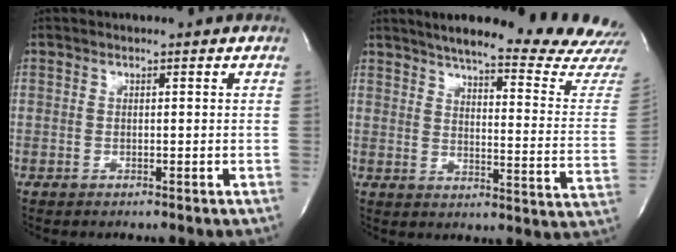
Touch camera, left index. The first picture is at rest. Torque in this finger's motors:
{"motor_torque": [-0.47, -0.49, 0.33, 0.07]}